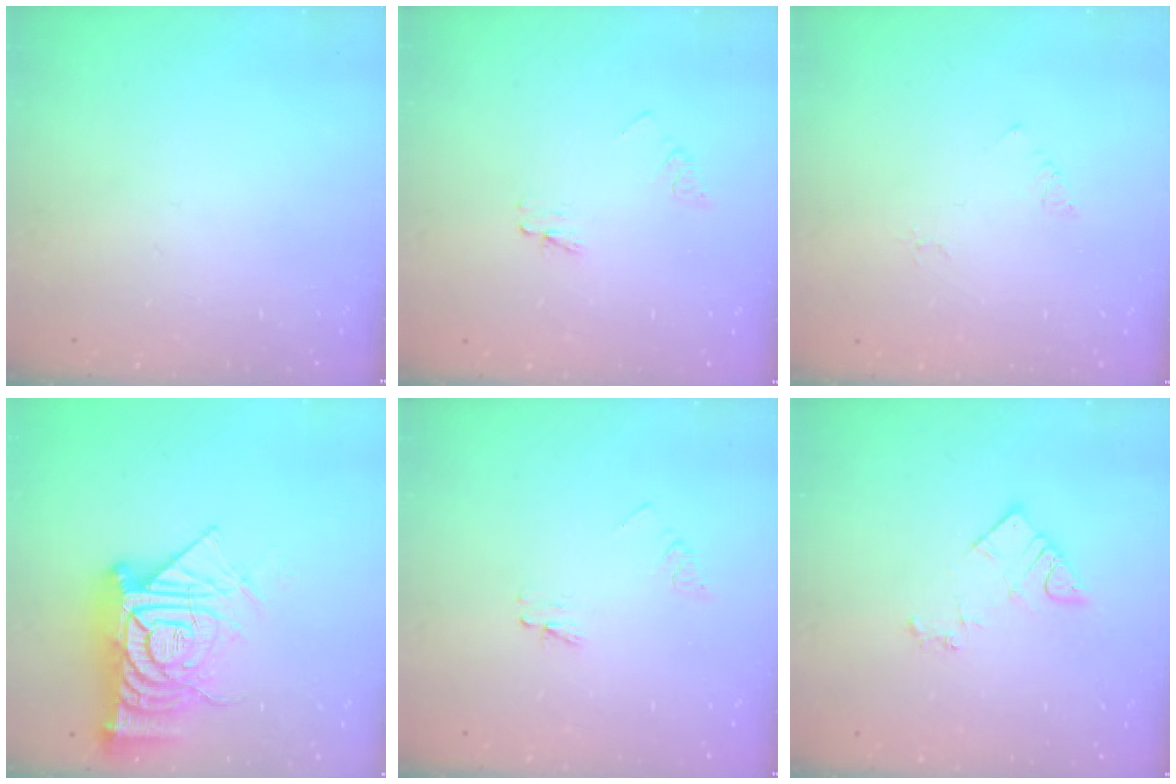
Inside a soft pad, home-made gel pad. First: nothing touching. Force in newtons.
{"total": 2.9, "press": 2.9, "slide": 0.3}
{"total": 1.4, "press": 1.3, "slide": 0.3}
{"total": 19.4, "press": 19.3, "slide": 2.0}
{"total": 2.9, "press": 2.9, "slide": 0.3}
{"total": 7.6, "press": 7.6, "slide": 0.6}